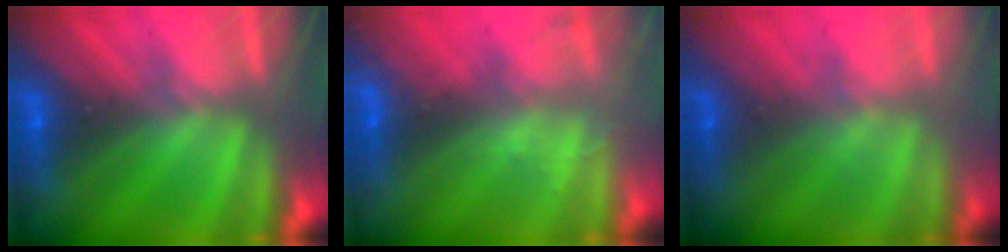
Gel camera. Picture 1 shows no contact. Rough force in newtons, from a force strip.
{"total": 2.1}
{"total": 1.3}